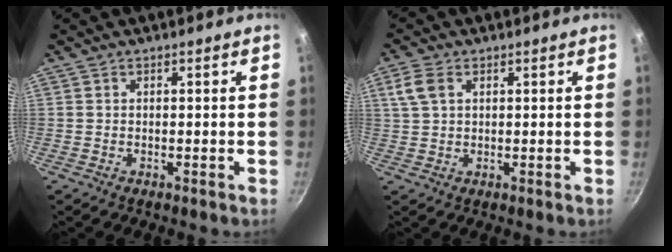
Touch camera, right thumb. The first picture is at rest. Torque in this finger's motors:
{"motor_torque": [-0.19, -0.12, 0.24, -0.17, 0.06]}